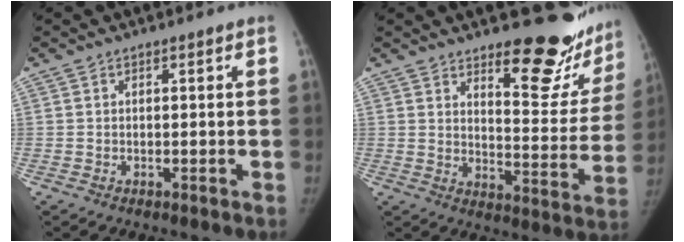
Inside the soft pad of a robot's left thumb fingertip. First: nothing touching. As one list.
[{"total": 17.9, "force": [14.1, 6.0, 9.2], "torque": [-0.067, -0.127, 0.179]}]